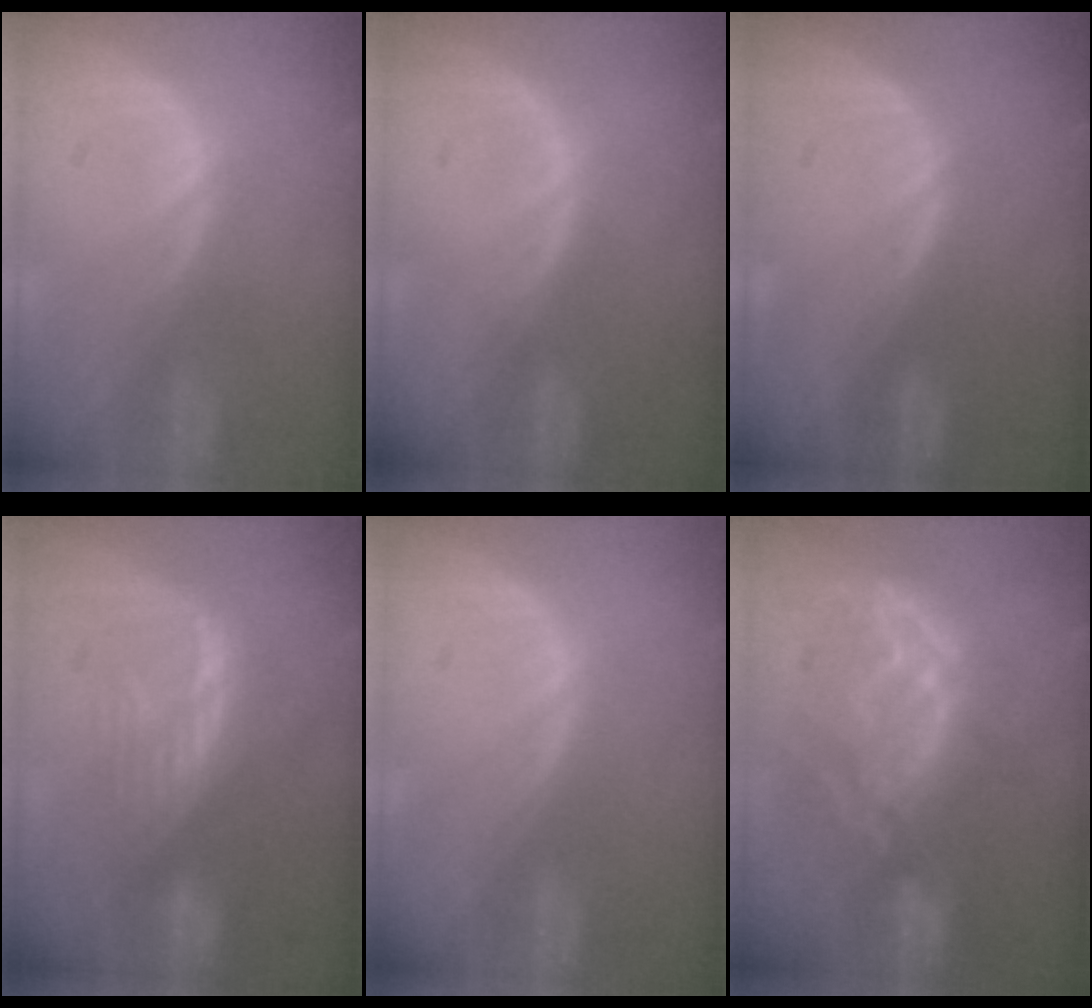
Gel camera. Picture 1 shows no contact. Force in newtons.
{"total": 0.0}
{"total": 0.0}
{"total": 7.9, "press": 7.2, "slide": 3.4}
{"total": 0.0}
{"total": 10.2, "press": 10.0, "slide": 2.1}